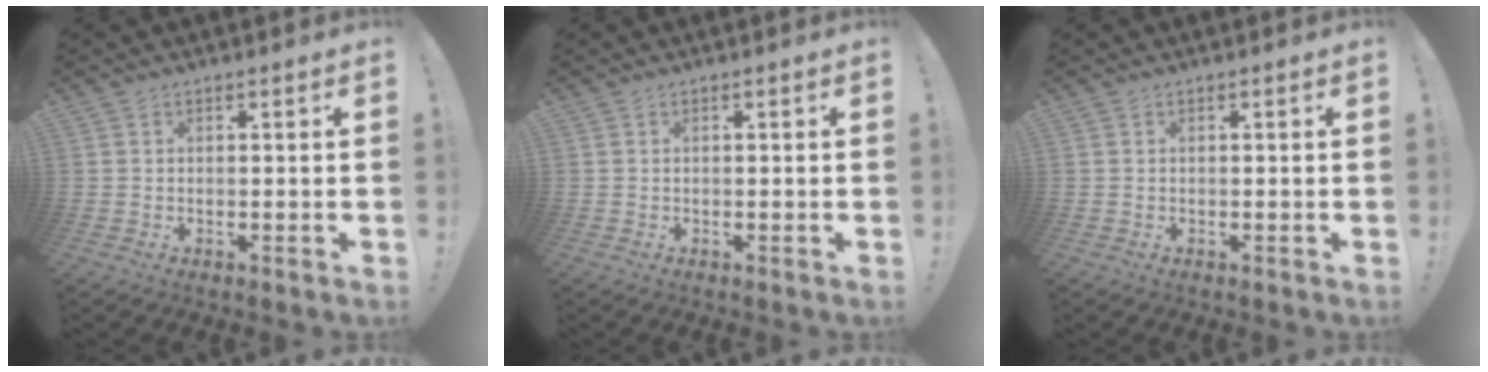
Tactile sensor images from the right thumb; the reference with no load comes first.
{"total": 0.0}
{"total": 0.0}